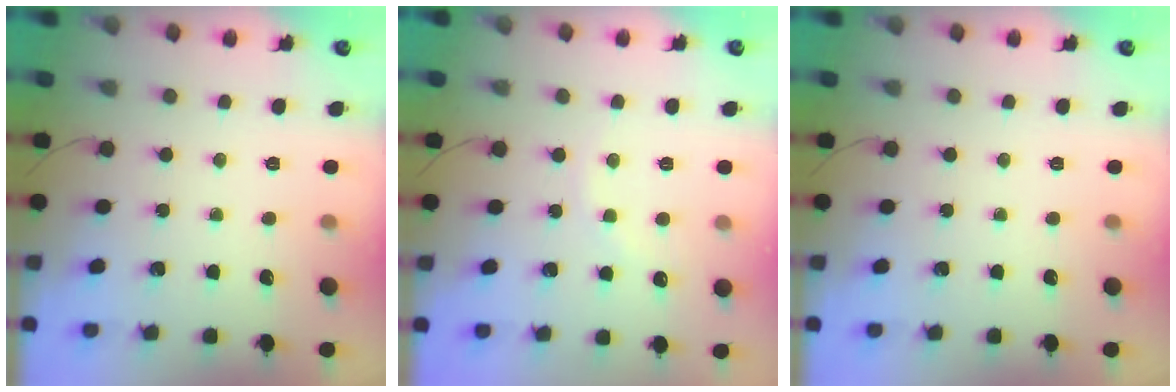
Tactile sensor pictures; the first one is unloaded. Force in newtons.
{"total": 4.0, "press": 3.8, "slide": 1.4}
{"total": 0.0}